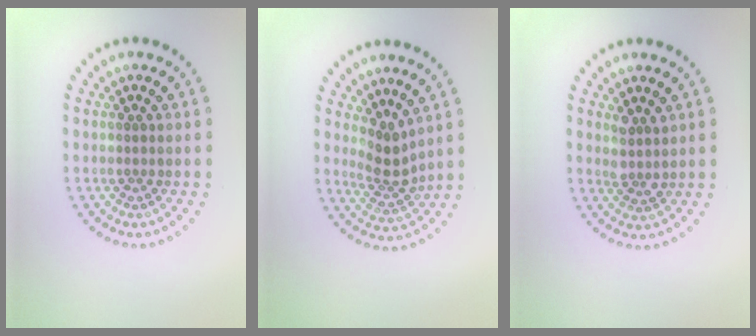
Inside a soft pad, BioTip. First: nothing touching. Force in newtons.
{"total": 2.7, "press": 1.9, "slide": 1.9}
{"total": 1.8, "press": 1.5, "slide": 1.0}